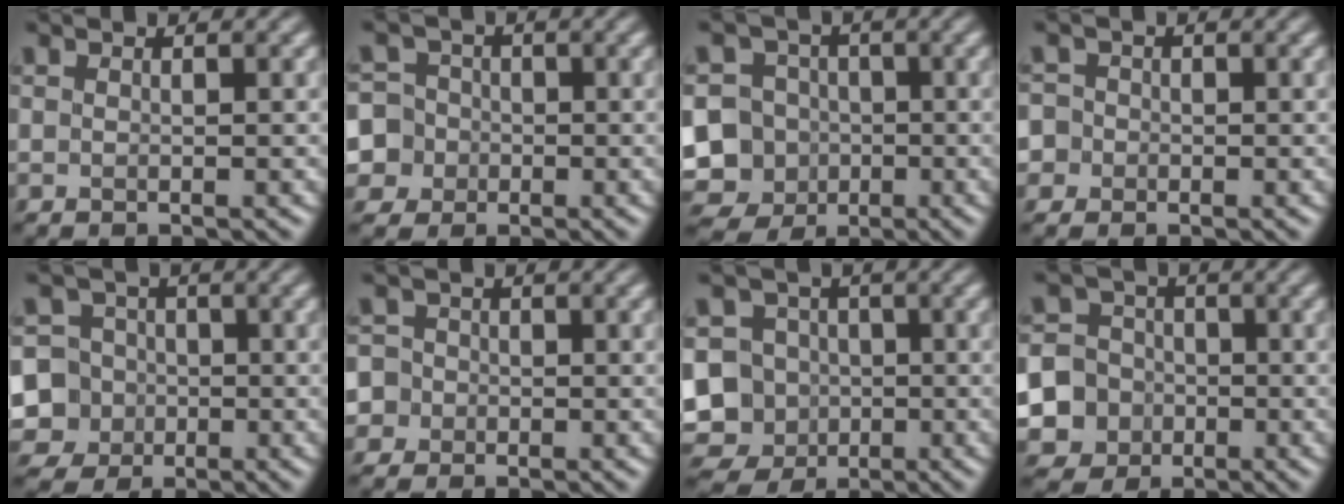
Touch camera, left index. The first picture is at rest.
{"total": 7.6, "force": [-2.0, 7.2, 1.4], "torque": [-0.043, 0.013, -0.068]}
{"total": 12.2, "force": [-3.9, 11.1, 3.1], "torque": [-0.100, -0.011, -0.082]}
{"total": 3.3, "force": [-0.7, 3.2, 0.7], "torque": [0.006, 0.022, -0.043]}
{"total": 9.7, "force": [-2.9, 9.0, 2.2], "torque": [-0.065, -0.005, -0.077]}
{"total": 5.0, "force": [-1.2, 4.7, 1.1], "torque": [-0.019, 0.026, -0.054]}
{"total": 11.2, "force": [-3.1, 10.3, 3.4], "torque": [-0.089, 0.004, -0.075]}
{"total": 9.6, "force": [-3.3, 8.8, 1.7], "torque": [-0.057, -0.018, -0.077]}